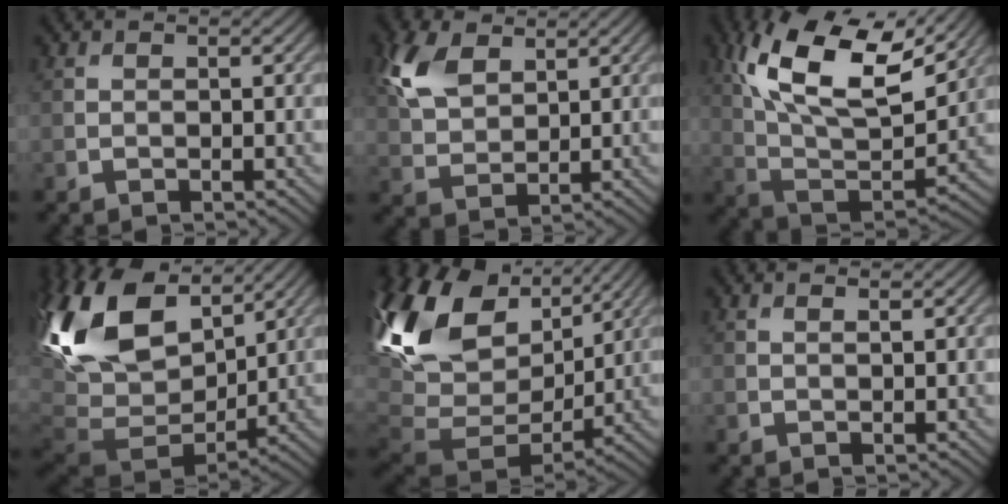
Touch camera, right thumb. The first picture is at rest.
{"total": 7.4, "force": [3.6, 4.3, 4.8], "torque": [-0.129, 0.009, 0.074]}
{"total": 16.0, "force": [8.1, 7.0, 11.9], "torque": [-0.251, 0.004, 0.147]}
{"total": 19.1, "force": [6.5, 11.6, 13.7], "torque": [-0.305, 0.013, 0.131]}
{"total": 18.1, "force": [5.2, 11.9, 12.6], "torque": [-0.289, -0.005, 0.106]}
{"total": 0.7, "force": [0.6, 0.0, 0.5], "torque": [-0.011, 0.002, 0.007]}